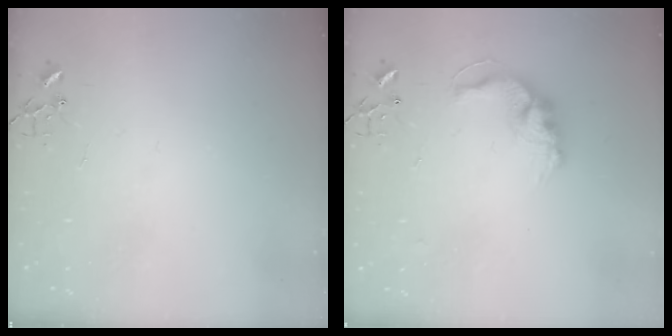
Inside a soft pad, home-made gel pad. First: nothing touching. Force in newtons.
{"total": 13.8, "press": 13.8, "slide": 1.0}